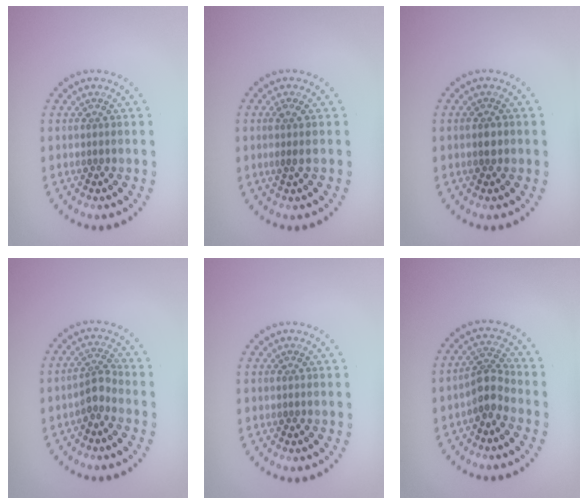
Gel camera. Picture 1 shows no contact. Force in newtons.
{"total": 1.5, "press": 1.1, "slide": 0.9}
{"total": 1.1, "press": 1.1, "slide": 0.1}
{"total": 2.1, "press": 1.6, "slide": 1.3}
{"total": 0.0}
{"total": 2.6, "press": 2.0, "slide": 1.6}